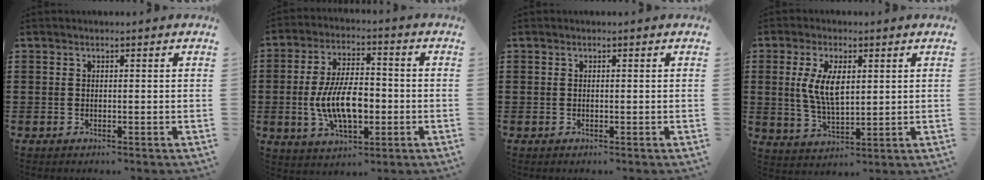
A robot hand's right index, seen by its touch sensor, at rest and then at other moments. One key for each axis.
{"total": 10.1, "fx": -1.8, "fy": 5.0, "fz": 8.6, "tx": -0.166, "ty": -0.003, "tz": -0.038}
{"total": 0.0}
{"total": 7.1, "fx": 1.4, "fy": 3.2, "fz": 6.1, "tx": -0.132, "ty": 0.004, "tz": 0.023}